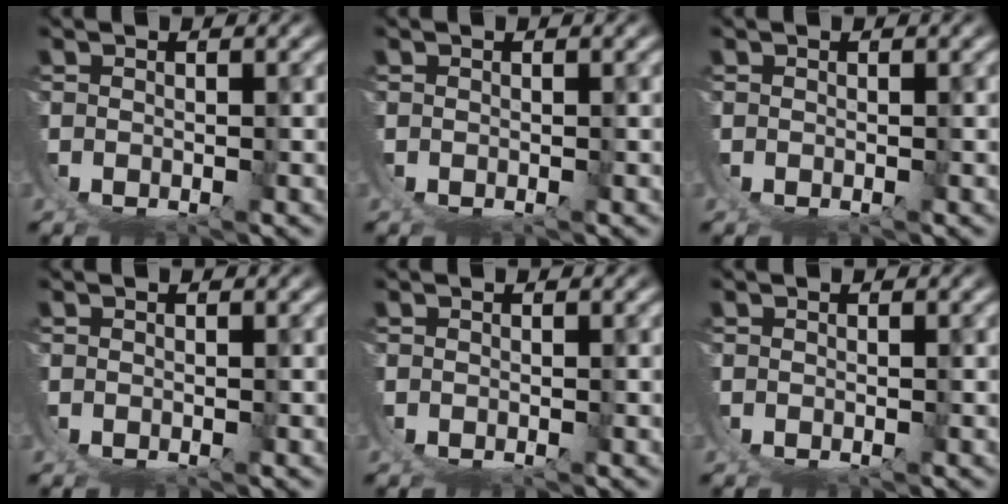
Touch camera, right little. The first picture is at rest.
{"total": 0.0}
{"total": 0.0}
{"total": 0.0}
{"total": 0.0}
{"total": 0.0}